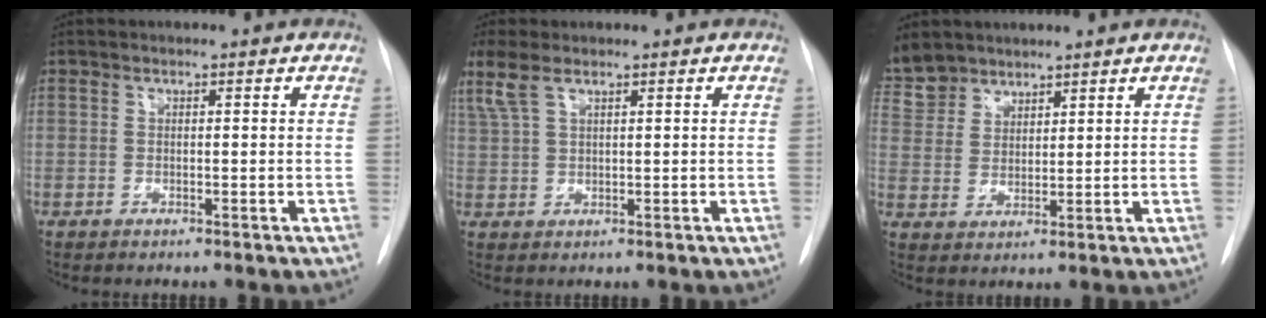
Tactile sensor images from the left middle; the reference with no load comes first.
{"total": 4.4, "force": [3.0, 1.4, 2.9], "torque": [-0.083, 0.021, 0.071]}
{"total": 9.0, "force": [7.5, 4.9, 1.5], "torque": [-0.042, 0.012, 0.156]}